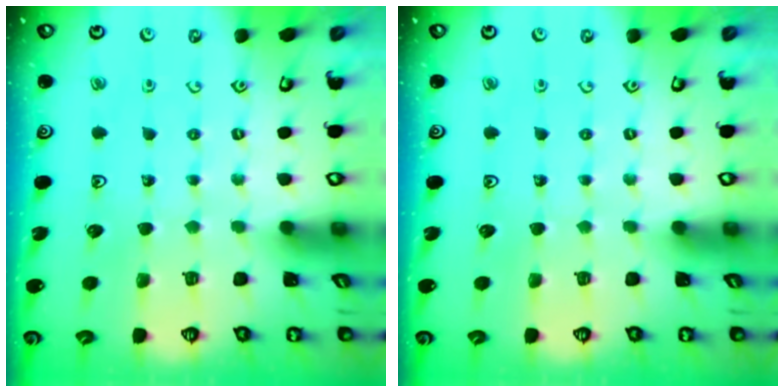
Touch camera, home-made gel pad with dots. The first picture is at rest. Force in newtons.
{"total": 0.0}